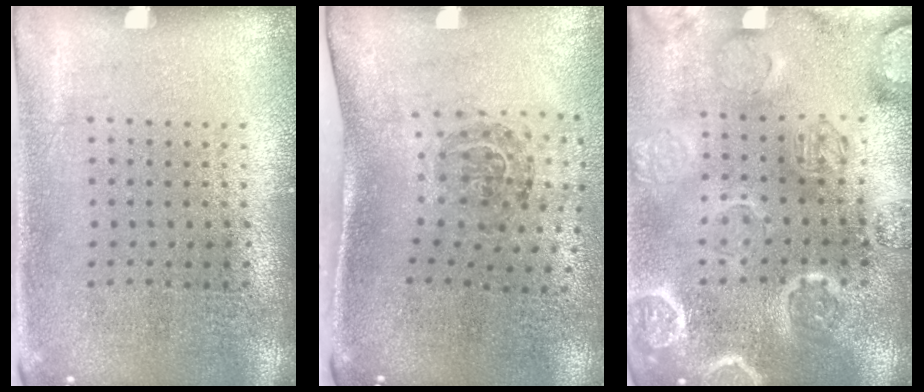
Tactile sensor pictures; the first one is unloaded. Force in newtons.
{"total": 1.8, "press": 1.1, "slide": 1.4}
{"total": 3.4, "press": 3.3, "slide": 0.8}